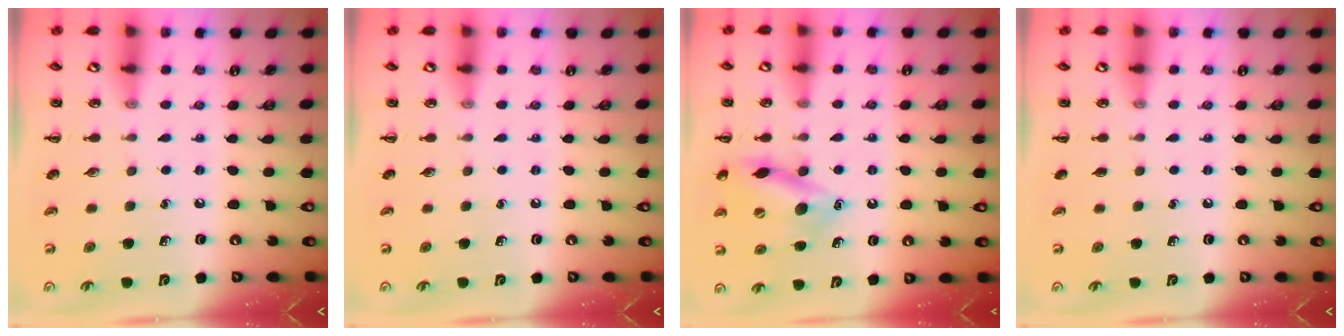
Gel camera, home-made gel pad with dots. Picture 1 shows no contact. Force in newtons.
{"total": 0.0}
{"total": 14.8, "press": 14.6, "slide": 2.5}
{"total": 0.0}